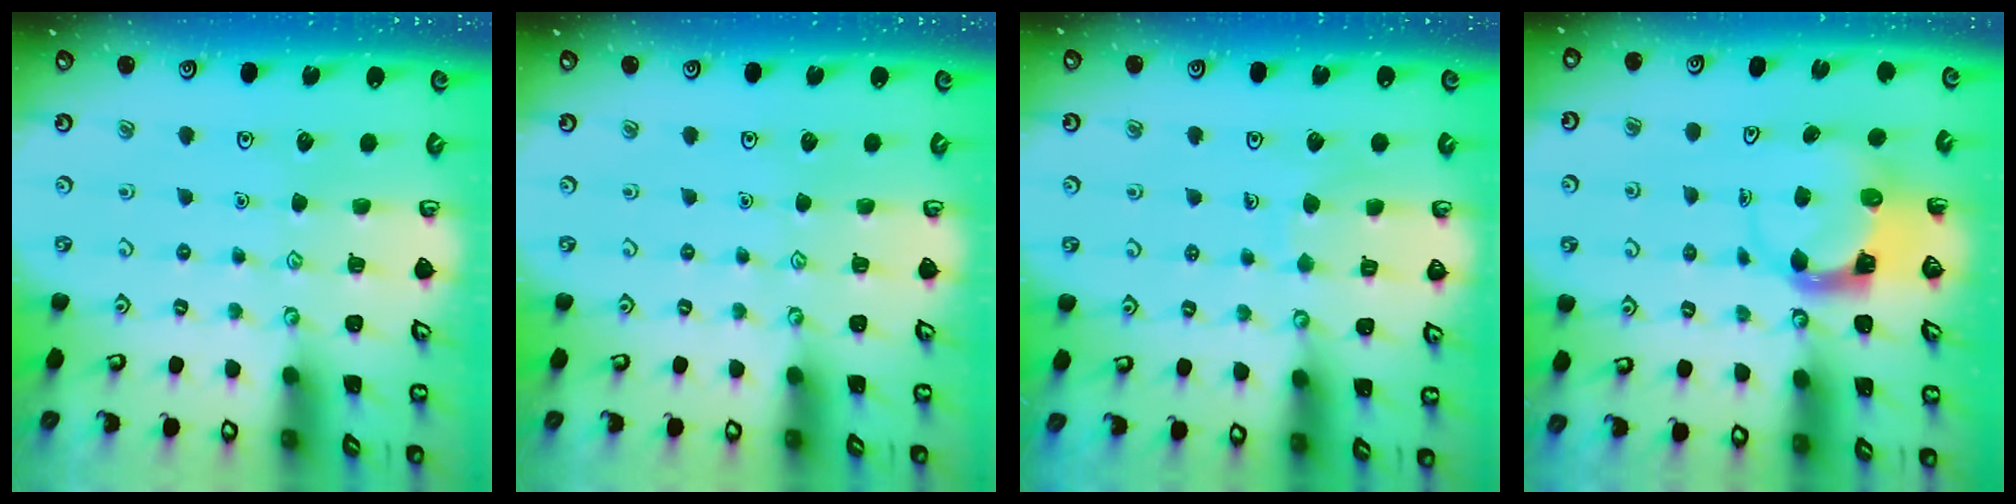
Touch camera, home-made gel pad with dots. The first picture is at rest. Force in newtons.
{"total": 0.0}
{"total": 4.8, "press": 4.8, "slide": 0.4}
{"total": 3.7, "press": 3.7, "slide": 0.5}